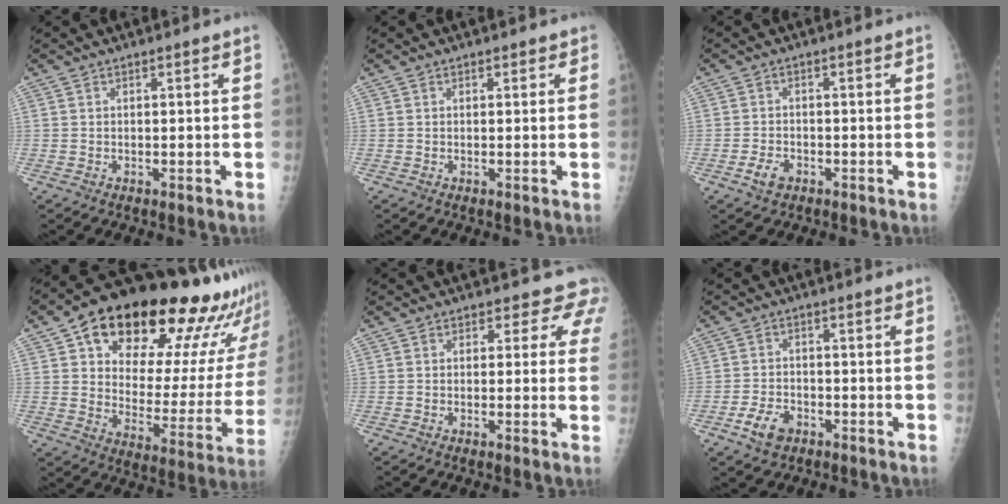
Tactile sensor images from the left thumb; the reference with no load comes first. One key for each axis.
{"total": 0.7, "fx": 0.4, "fy": 0.6, "fz": 0.0, "tx": 0.010, "ty": 0.000, "tz": 0.001}
{"total": 3.2, "fx": -1.7, "fy": 2.1, "fz": 1.8, "tx": -0.031, "ty": 0.007, "tz": -0.029}
{"total": 29.3, "fx": 19.9, "fy": 12.0, "fz": 17.8, "tx": -0.220, "ty": -0.066, "tz": 0.277}
{"total": 4.6, "fx": 3.6, "fy": 3.0, "fz": 0.1, "tx": 0.036, "ty": -0.013, "tz": 0.012}
{"total": 5.2, "fx": -2.8, "fy": 3.4, "fz": 2.9, "tx": -0.051, "ty": 0.013, "tz": -0.049}